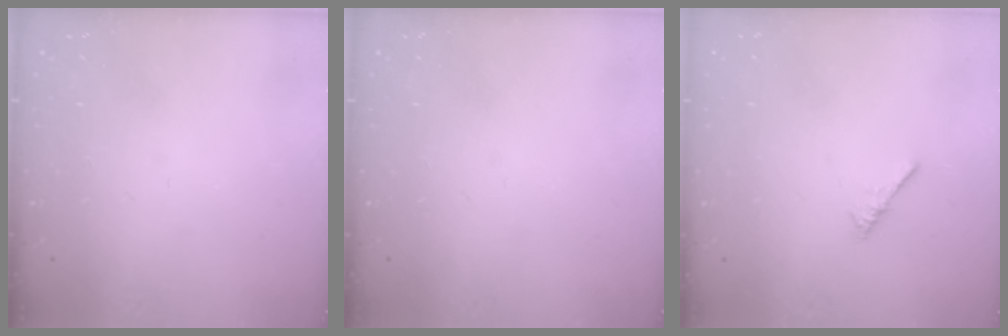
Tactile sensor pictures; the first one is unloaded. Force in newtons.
{"total": 0.0}
{"total": 0.0}